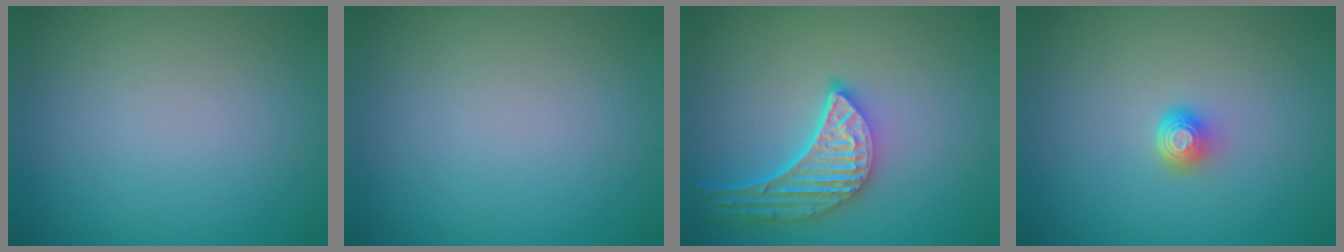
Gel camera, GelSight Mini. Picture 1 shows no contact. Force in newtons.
{"total": 0.0}
{"total": 5.4, "press": 4.3, "slide": 3.3}
{"total": 1.8, "press": 1.3, "slide": 1.3}